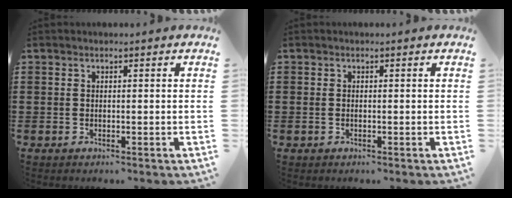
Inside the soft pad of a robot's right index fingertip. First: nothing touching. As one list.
[{"total": 0.6, "force": [-0.2, 0.3, 0.5], "torque": [-0.011, -0.001, -0.003]}]